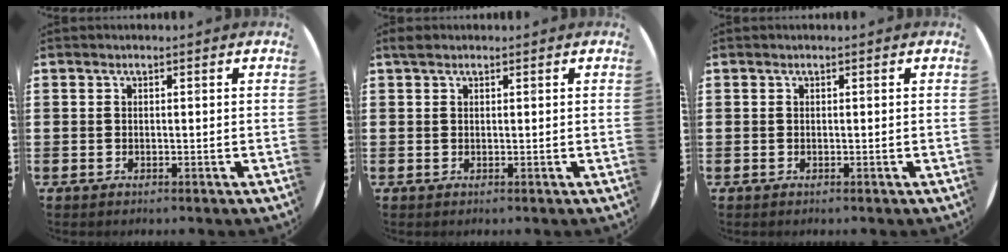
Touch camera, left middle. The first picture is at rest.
{"total": 0.8, "force": [0.7, 0.4, 0.2], "torque": [0.002, 0.002, 0.011]}
{"total": 0.0}